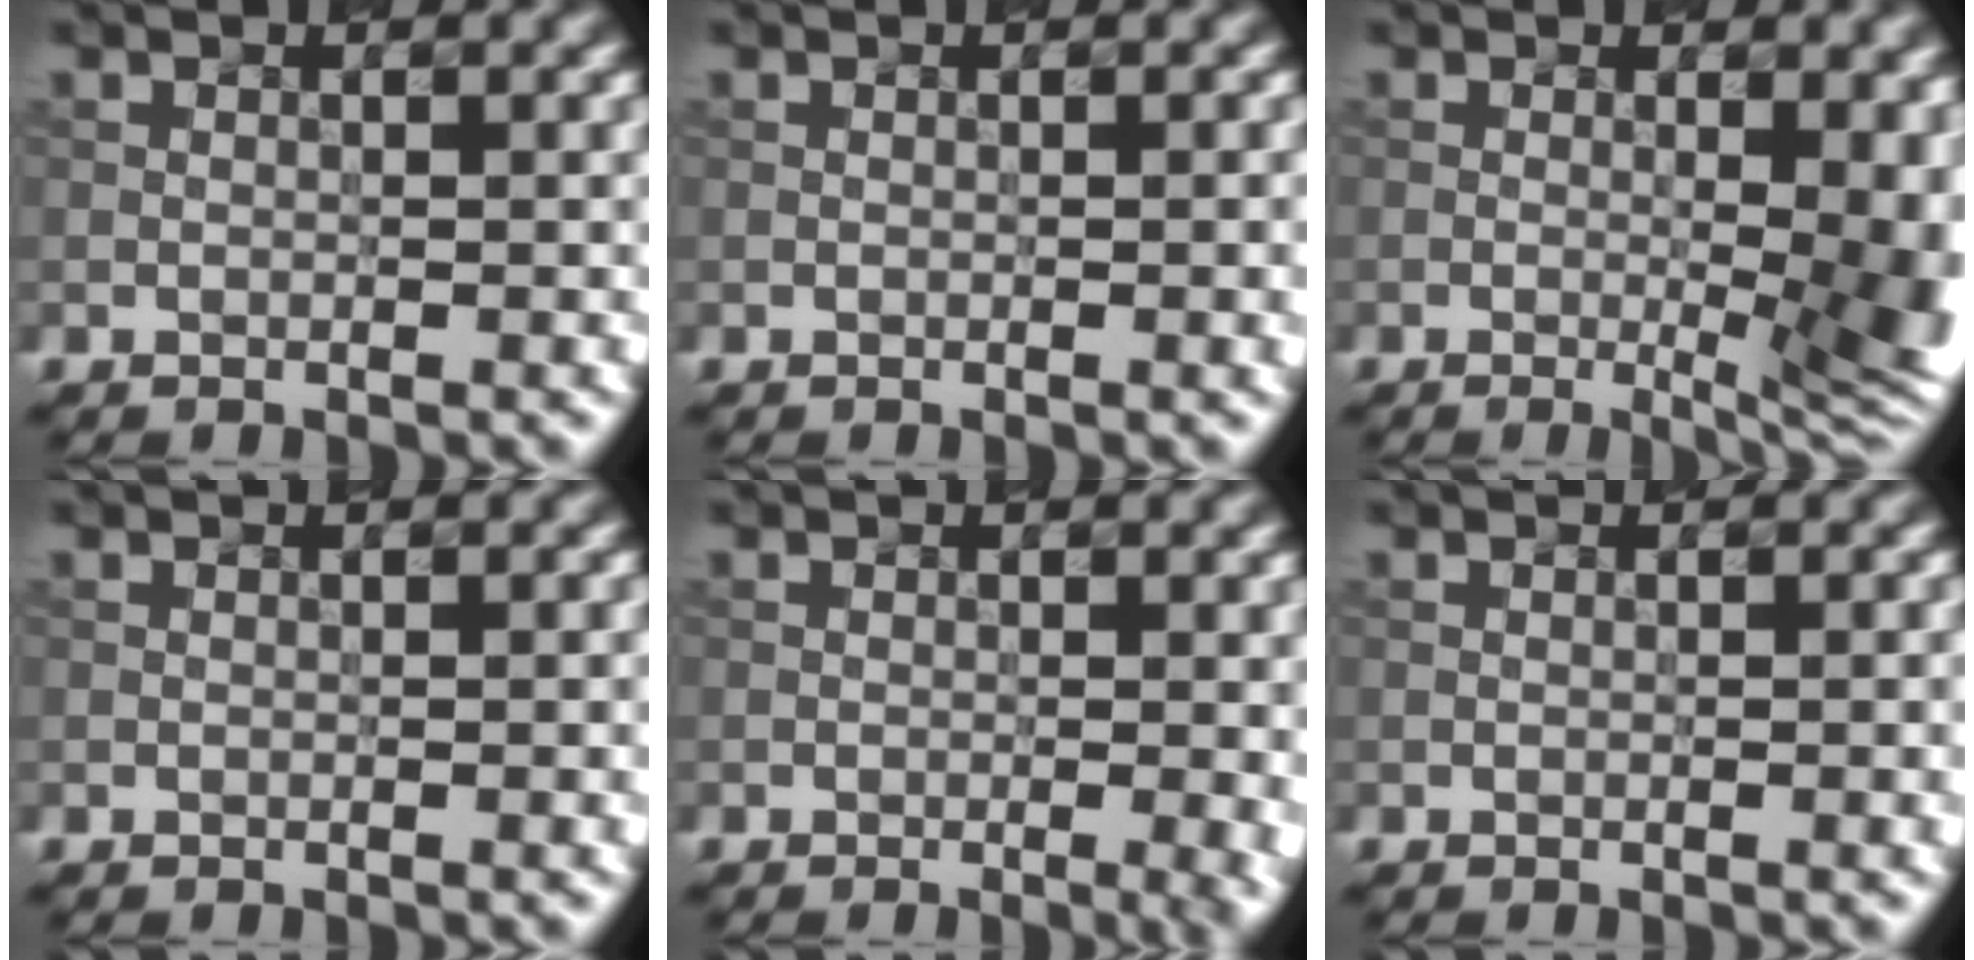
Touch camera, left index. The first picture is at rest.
{"total": 1.5, "force": [-0.1, 0.6, 1.4], "torque": [-0.007, 0.011, -0.003]}
{"total": 10.1, "force": [-0.5, 3.8, 9.3], "torque": [-0.075, 0.016, 0.002]}
{"total": 0.8, "force": [0.0, 0.3, 0.8], "torque": [-0.007, 0.004, -0.003]}
{"total": 3.8, "force": [-0.6, 1.6, 3.4], "torque": [-0.027, 0.011, 0.003]}
{"total": 1.2, "force": [-0.1, 0.4, 1.1], "torque": [-0.008, 0.008, -0.003]}